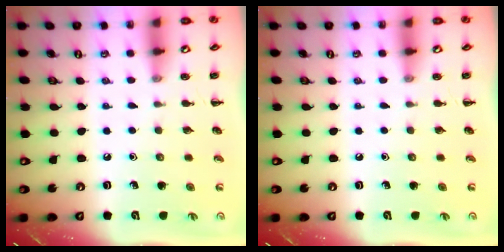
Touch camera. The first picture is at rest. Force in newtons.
{"total": 0.0}